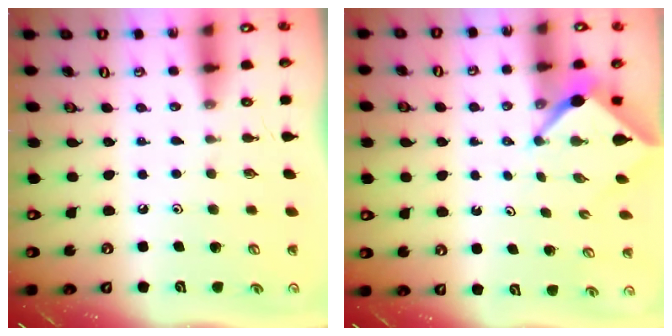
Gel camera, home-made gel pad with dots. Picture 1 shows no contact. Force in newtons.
{"total": 3.6, "press": 3.6, "slide": 0.3}